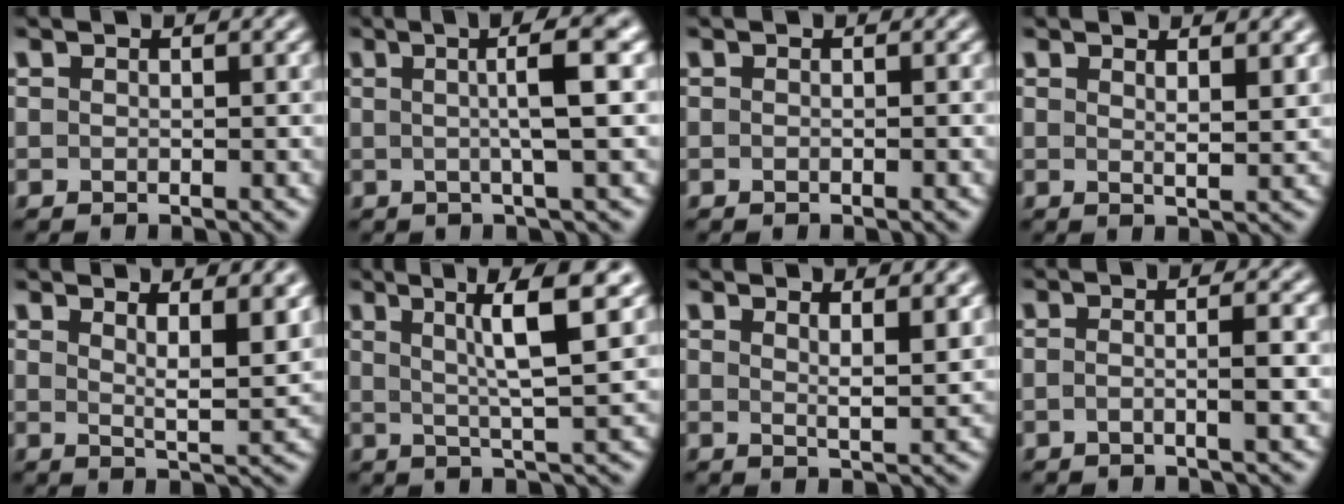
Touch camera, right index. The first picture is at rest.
{"total": 4.5, "force": [1.0, -0.7, 4.3], "torque": [-0.059, 0.013, 0.014]}
{"total": 0.0}
{"total": 1.7, "force": [1.1, -1.0, 0.9], "torque": [-0.012, -0.011, 0.026]}
{"total": 3.4, "force": [2.2, -0.3, 2.6], "torque": [-0.037, -0.015, 0.040]}
{"total": 6.2, "force": [2.8, -0.3, 5.5], "torque": [-0.068, 0.012, 0.043]}
{"total": 2.2, "force": [1.5, -1.0, 1.3], "torque": [-0.021, -0.013, 0.032]}
{"total": 2.1, "force": [-0.6, -0.6, 2.0], "torque": [-0.032, 0.000, -0.012]}